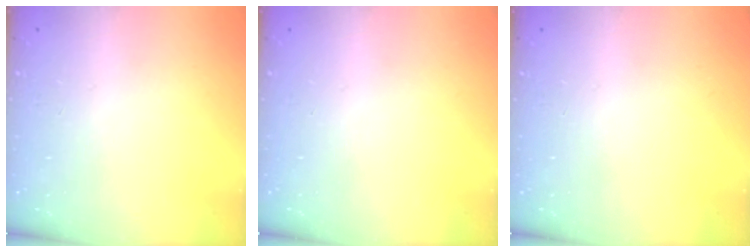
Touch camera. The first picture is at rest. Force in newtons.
{"total": 0.0}
{"total": 0.0}